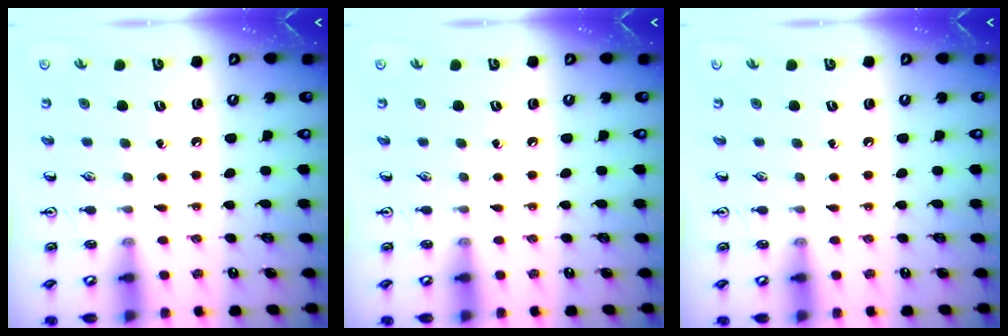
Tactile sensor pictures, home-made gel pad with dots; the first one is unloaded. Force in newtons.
{"total": 0.0}
{"total": 0.0}